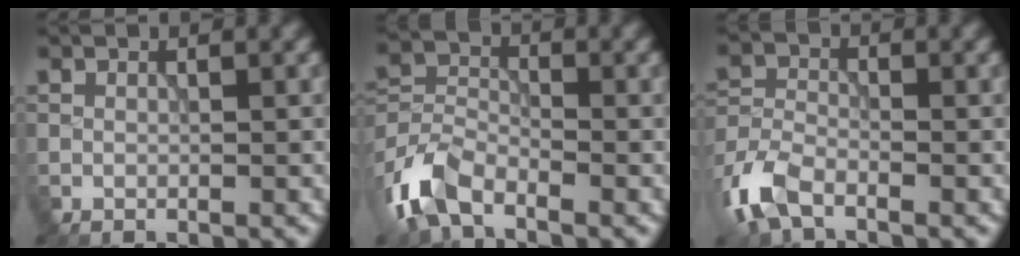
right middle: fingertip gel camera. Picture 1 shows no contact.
{"total": 5.9, "force": [-4.1, 2.7, 3.2], "torque": [-0.069, -0.004, -0.095]}
{"total": 4.9, "force": [-3.3, 2.4, 2.8], "torque": [-0.067, -0.006, -0.078]}